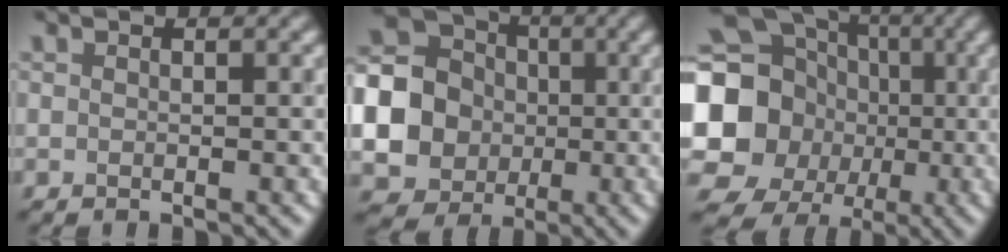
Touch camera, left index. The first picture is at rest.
{"total": 20.4, "force": [-0.6, 19.5, 6.0], "torque": [-0.185, -0.011, -0.052]}
{"total": 19.3, "force": [-0.4, 17.7, 7.9], "torque": [-0.174, -0.004, -0.054]}